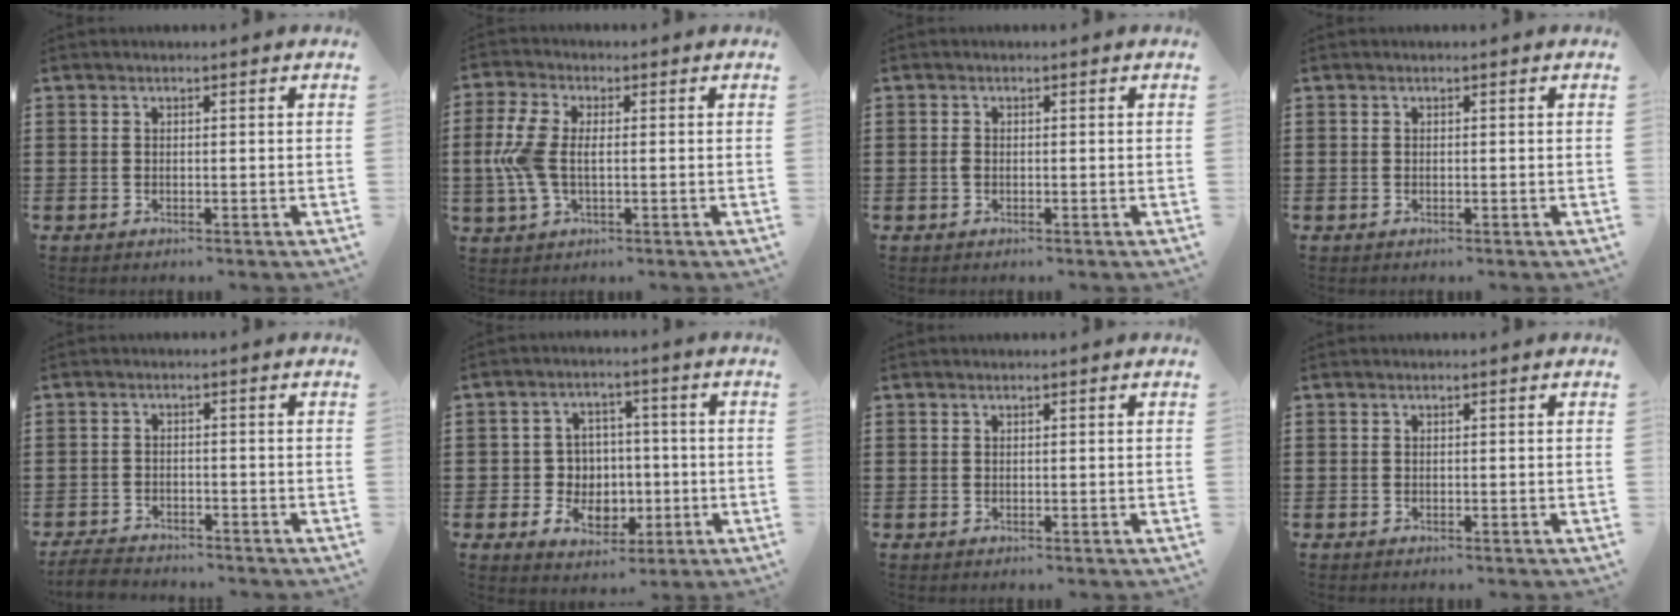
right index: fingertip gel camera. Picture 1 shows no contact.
{"total": 7.1, "force": [-0.1, 3.7, 6.0], "torque": [-0.155, -0.004, -0.012]}
{"total": 0.9, "force": [-0.3, 0.5, 0.7], "torque": [-0.024, -0.002, -0.008]}
{"total": 0.0}
{"total": 3.2, "force": [-3.2, 0.5, 0.4], "torque": [-0.023, -0.002, -0.071]}
{"total": 6.0, "force": [-0.5, 5.7, 1.6], "torque": [-0.037, 0.006, -0.008]}
{"total": 0.0}
{"total": 0.0}